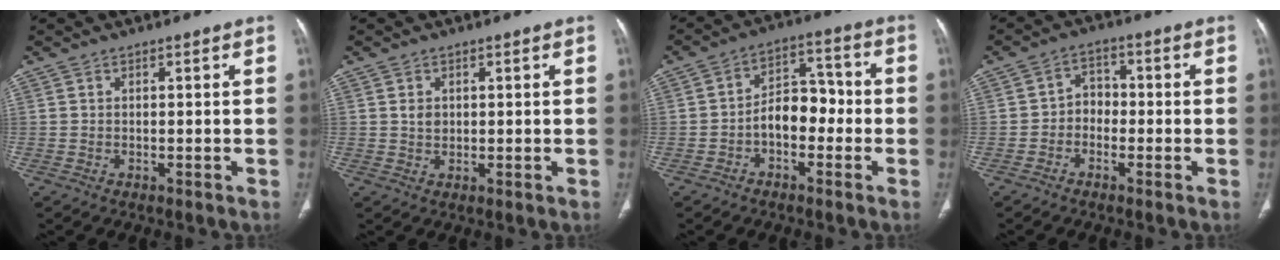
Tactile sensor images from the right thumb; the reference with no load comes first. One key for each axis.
{"total": 2.0, "fx": 0.5, "fy": 1.5, "fz": 1.1, "tx": -0.015, "ty": -0.004, "tz": 0.012}
{"total": 8.1, "fx": -2.1, "fy": 5.4, "fz": 5.7, "tx": -0.062, "ty": 0.042, "tz": -0.046}
{"total": 4.2, "fx": -1.4, "fy": 3.4, "fz": 2.0, "tx": -0.007, "ty": 0.024, "tz": -0.036}